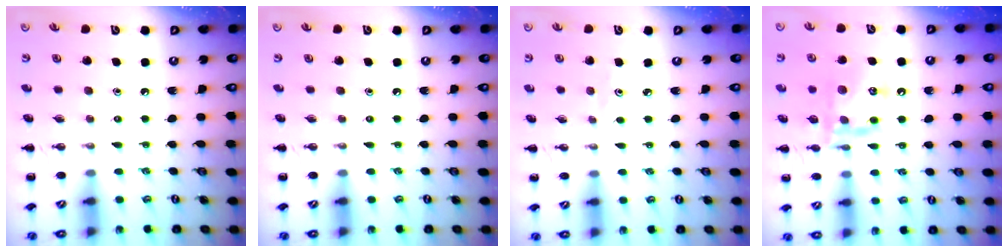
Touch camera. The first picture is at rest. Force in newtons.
{"total": 0.0}
{"total": 2.2, "press": 2.0, "slide": 0.9}
{"total": 15.7, "press": 15.5, "slide": 2.4}